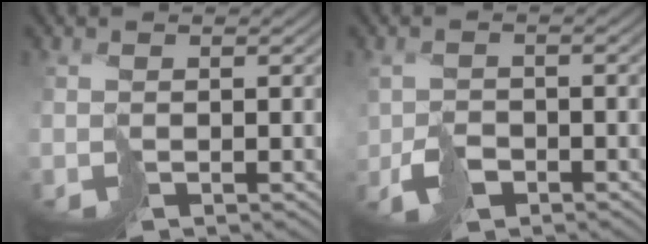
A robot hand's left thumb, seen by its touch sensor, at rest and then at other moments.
{"total": 2.8, "force": [-1.8, 1.8, 1.2], "torque": [-0.021, -0.006, -0.038]}